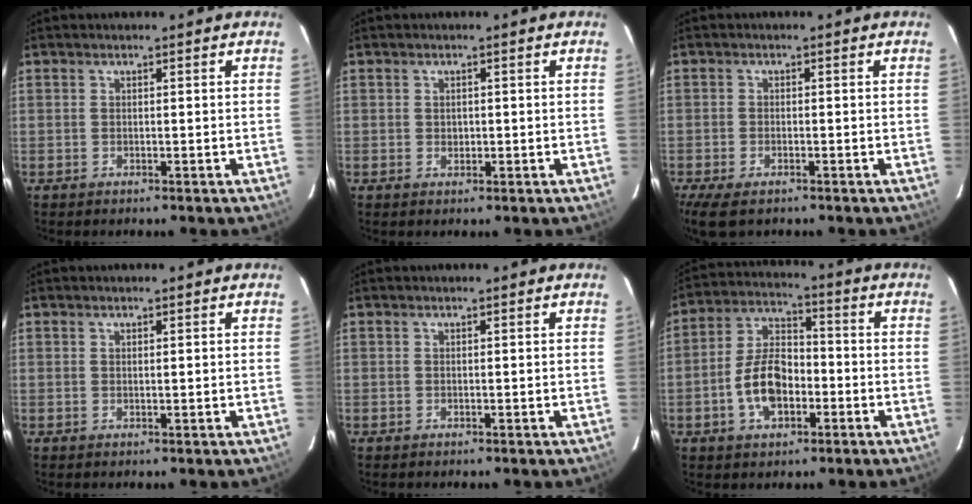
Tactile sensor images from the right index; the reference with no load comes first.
{"total": 1.0, "force": [0.2, 0.9, 0.4], "torque": [-0.004, 0.002, 0.005]}
{"total": 6.4, "force": [-4.2, 2.8, 3.9], "torque": [-0.095, -0.023, -0.077]}
{"total": 0.5, "force": [0.3, 0.1, 0.4], "torque": [-0.008, 0.002, 0.006]}
{"total": 0.0}
{"total": 10.3, "force": [-3.2, 6.0, 7.7], "torque": [-0.154, 0.021, -0.053]}